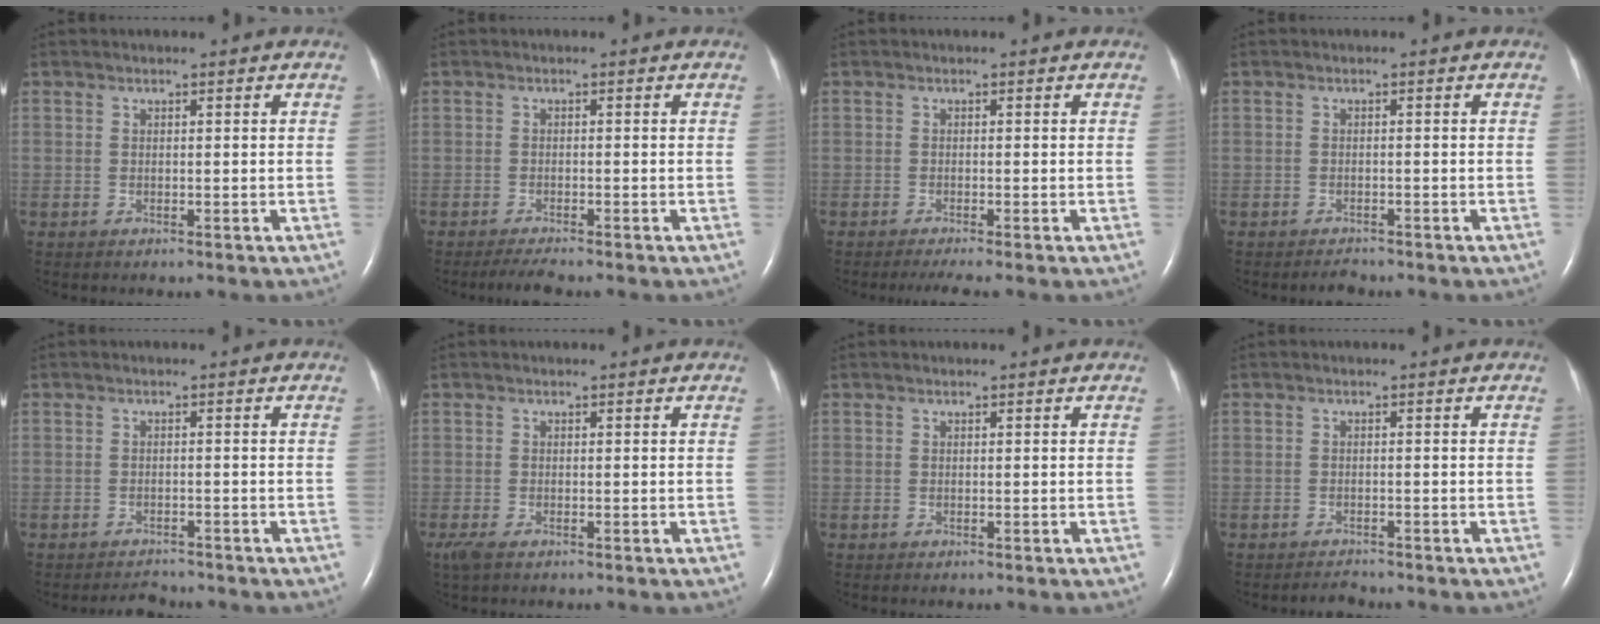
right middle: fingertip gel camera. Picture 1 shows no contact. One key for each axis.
{"total": 2.5, "fx": -2.2, "fy": -0.1, "fz": 1.2, "tx": -0.032, "ty": -0.009, "tz": -0.038}
{"total": 2.7, "fx": -2.1, "fy": -0.3, "fz": 1.7, "tx": -0.029, "ty": -0.007, "tz": -0.035}
{"total": 1.3, "fx": -1.2, "fy": 0.3, "fz": 0.2, "tx": -0.009, "ty": -0.005, "tz": -0.015}
{"total": 2.2, "fx": -2.1, "fy": 0.4, "fz": -0.1, "tx": -0.004, "ty": -0.010, "tz": -0.031}
{"total": 2.5, "fx": -1.6, "fy": 0.9, "fz": 1.8, "tx": -0.047, "ty": -0.010, "tz": -0.027}
{"total": 0.0}
{"total": 1.3, "fx": -1.3, "fy": 0.1, "fz": -0.1, "tx": -0.005, "ty": -0.008, "tz": -0.017}